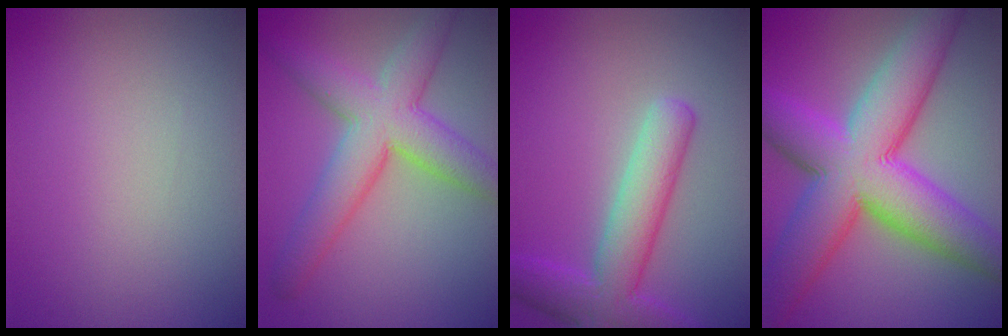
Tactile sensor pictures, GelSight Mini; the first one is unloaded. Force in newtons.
{"total": 7.0, "press": 7.0, "slide": 0.1}
{"total": 5.9, "press": 5.9, "slide": 0.4}
{"total": 13.5, "press": 13.5, "slide": 0.2}